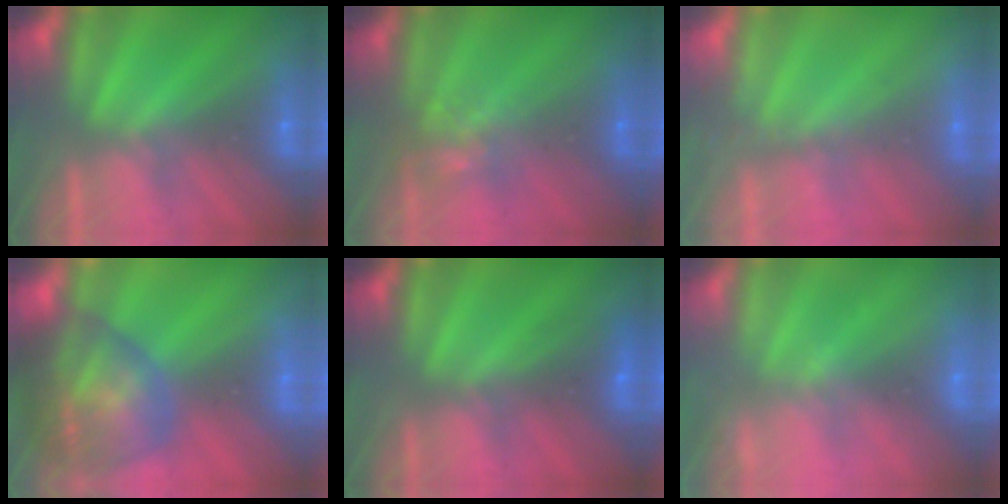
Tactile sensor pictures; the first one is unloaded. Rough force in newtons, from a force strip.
{"total": 4.5}
{"total": 2.4}
{"total": 7.9}
{"total": 2.5}
{"total": 2.3}